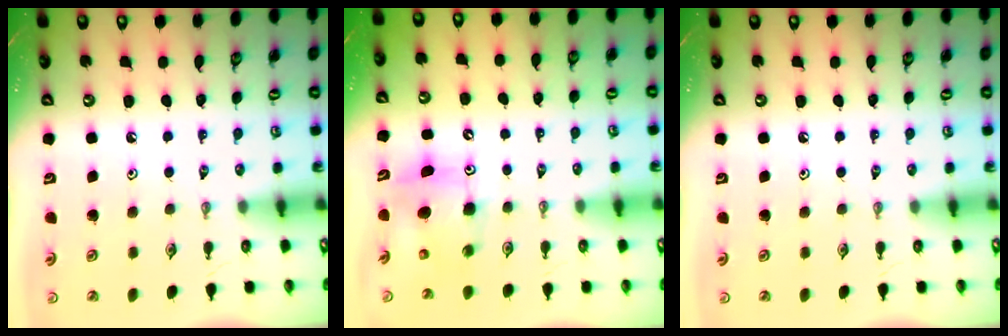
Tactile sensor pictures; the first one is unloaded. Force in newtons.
{"total": 8.1, "press": 7.9, "slide": 1.8}
{"total": 0.0}